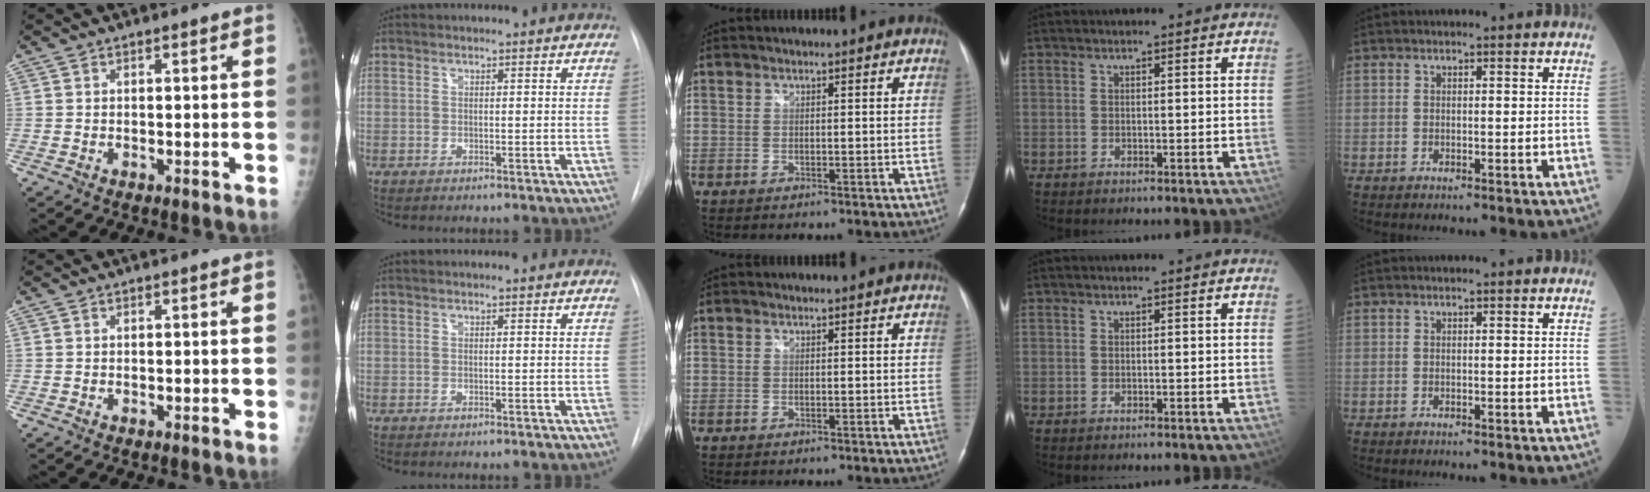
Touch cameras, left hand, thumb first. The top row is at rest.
{}